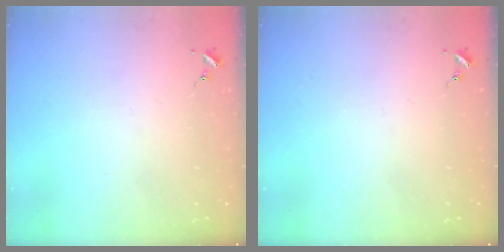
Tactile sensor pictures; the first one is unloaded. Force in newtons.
{"total": 0.0}